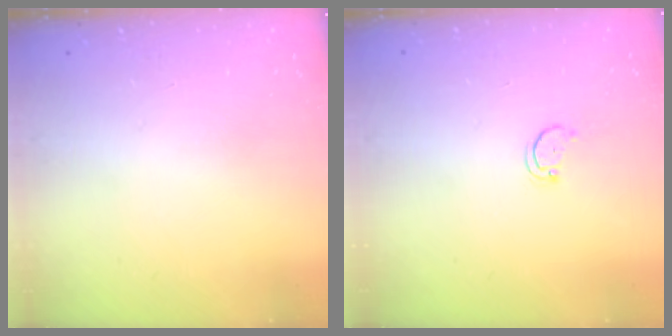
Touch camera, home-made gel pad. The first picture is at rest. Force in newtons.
{"total": 2.5, "press": 2.4, "slide": 0.4}